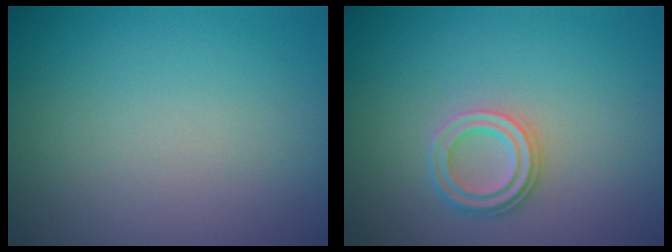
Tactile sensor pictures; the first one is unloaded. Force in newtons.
{"total": 2.3, "press": 2.1, "slide": 1.0}